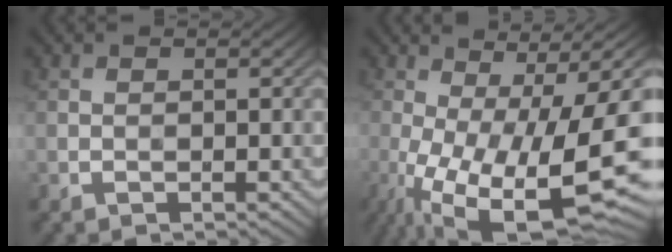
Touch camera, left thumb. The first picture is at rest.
{"total": 18.5, "force": [-6.4, 5.8, 16.3], "torque": [-0.289, -0.031, -0.097]}